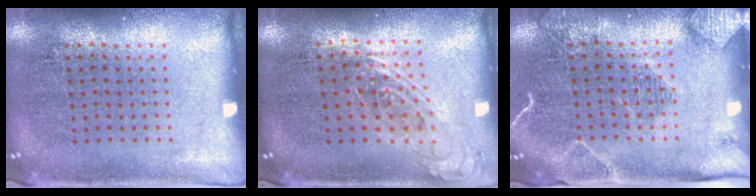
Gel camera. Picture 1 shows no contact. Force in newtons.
{"total": 0.8, "press": 0.7, "slide": 0.3}
{"total": 2.0, "press": 2.0, "slide": 0.4}